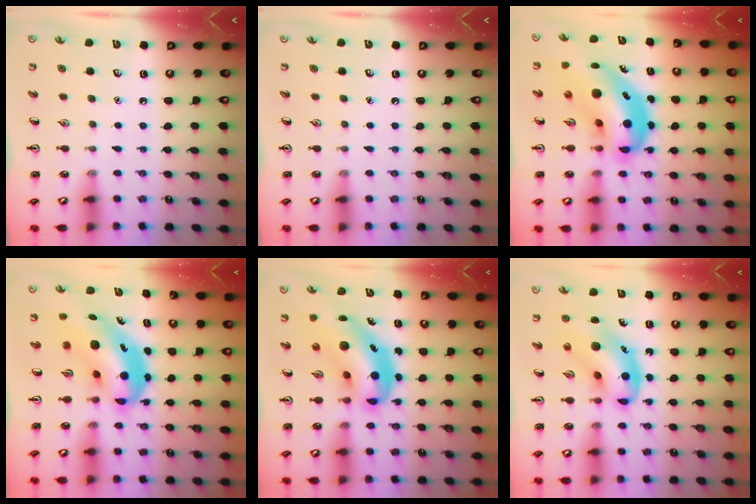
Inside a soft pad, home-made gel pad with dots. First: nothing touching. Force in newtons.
{"total": 0.0}
{"total": 11.8, "press": 11.3, "slide": 3.3}
{"total": 8.1, "press": 7.7, "slide": 2.4}
{"total": 9.6, "press": 9.3, "slide": 2.5}
{"total": 10.6, "press": 10.2, "slide": 2.8}